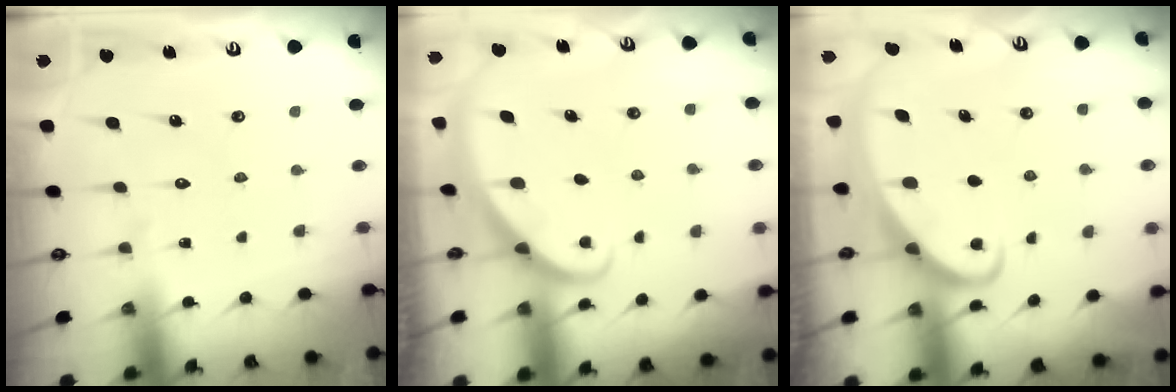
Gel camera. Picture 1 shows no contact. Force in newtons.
{"total": 2.1, "press": 2.1, "slide": 0.1}
{"total": 2.1, "press": 2.1, "slide": 0.3}